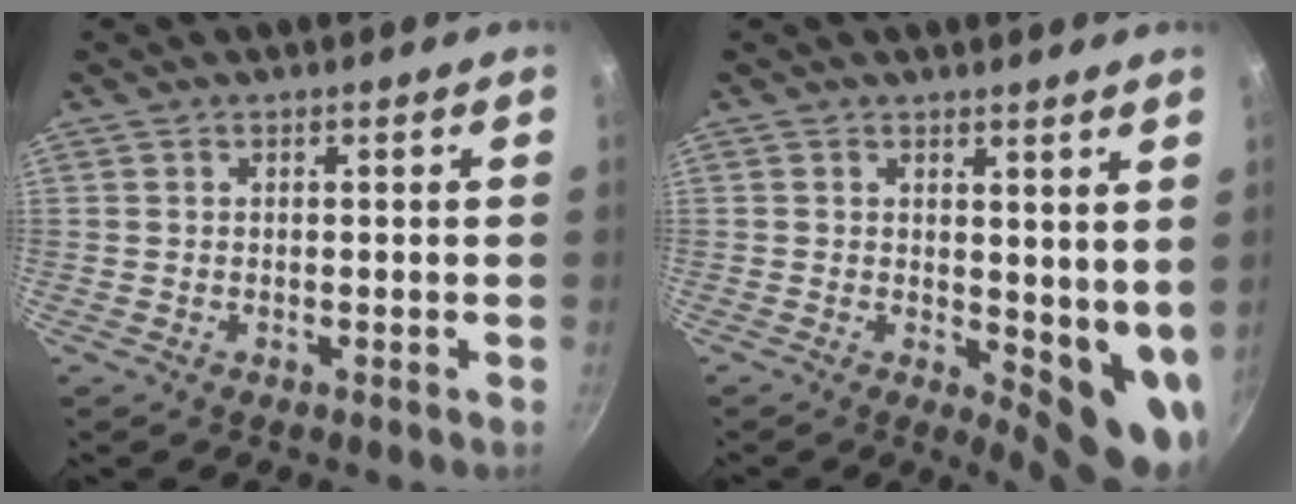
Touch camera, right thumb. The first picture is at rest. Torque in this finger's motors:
{"motor_torque": [-0.16, 1.20, 1.92, -0.26, 0.11]}